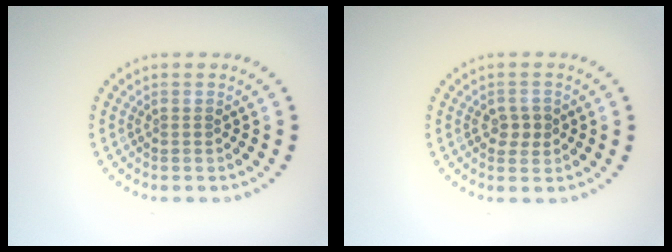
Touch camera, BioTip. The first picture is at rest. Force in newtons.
{"total": 1.9, "press": 1.9, "slide": 0.1}